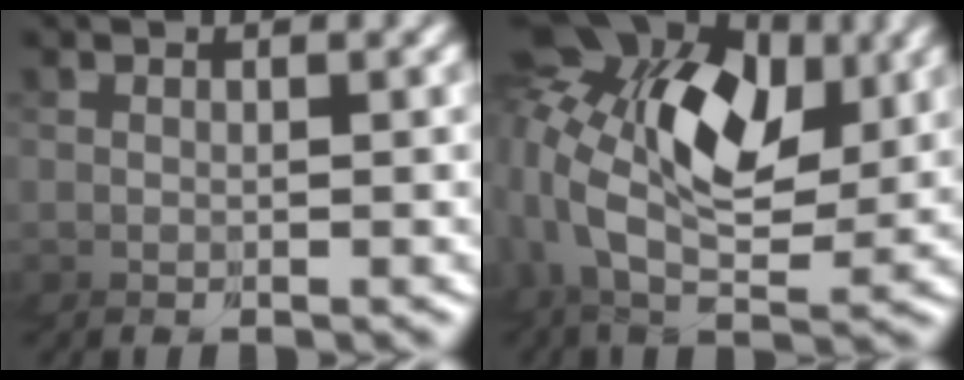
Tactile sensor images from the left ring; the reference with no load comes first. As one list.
[{"total": 8.4, "force": [2.9, 5.6, 5.6], "torque": [-0.104, 0.017, 0.029]}]